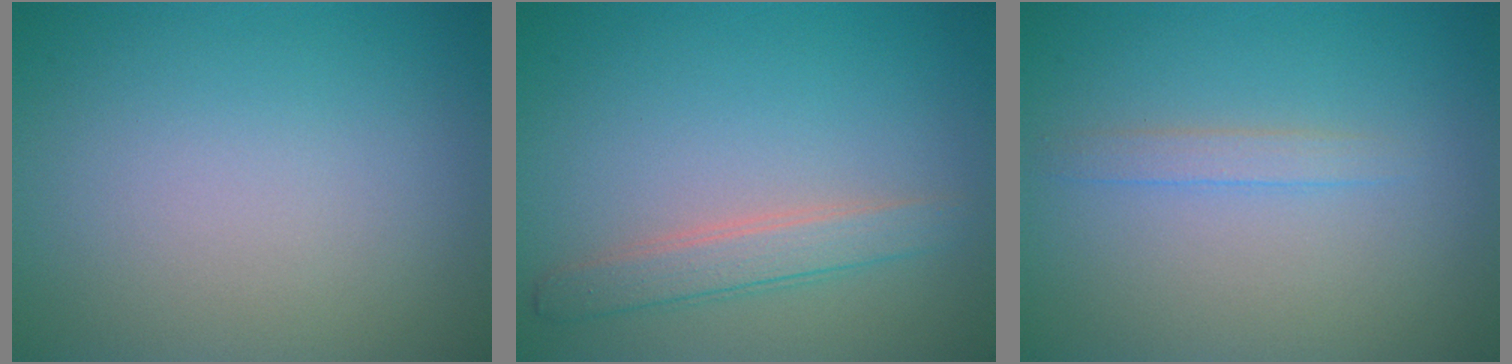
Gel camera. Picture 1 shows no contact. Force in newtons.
{"total": 2.5, "press": 2.4, "slide": 0.1}
{"total": 1.2, "press": 1.2, "slide": 0.1}